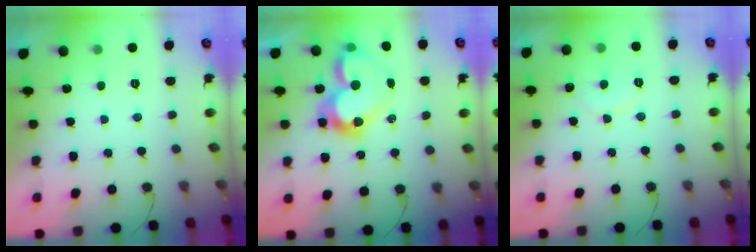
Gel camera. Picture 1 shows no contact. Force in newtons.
{"total": 14.6, "press": 14.2, "slide": 3.1}
{"total": 6.7, "press": 6.7, "slide": 0.5}